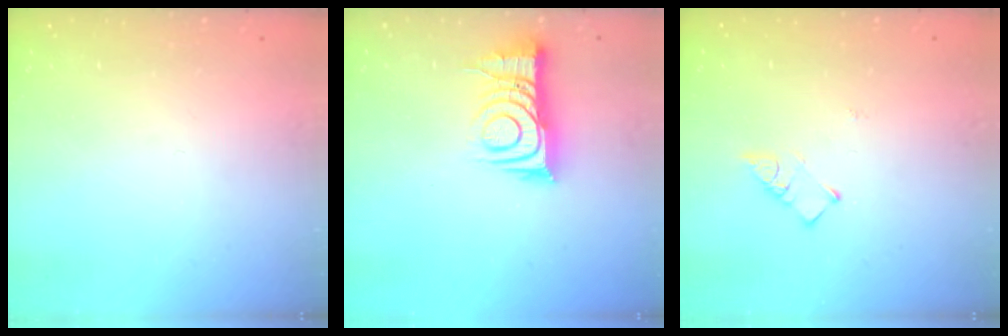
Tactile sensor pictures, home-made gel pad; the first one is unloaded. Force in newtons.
{"total": 10.6, "press": 10.6, "slide": 1.0}
{"total": 3.7, "press": 3.7, "slide": 0.4}